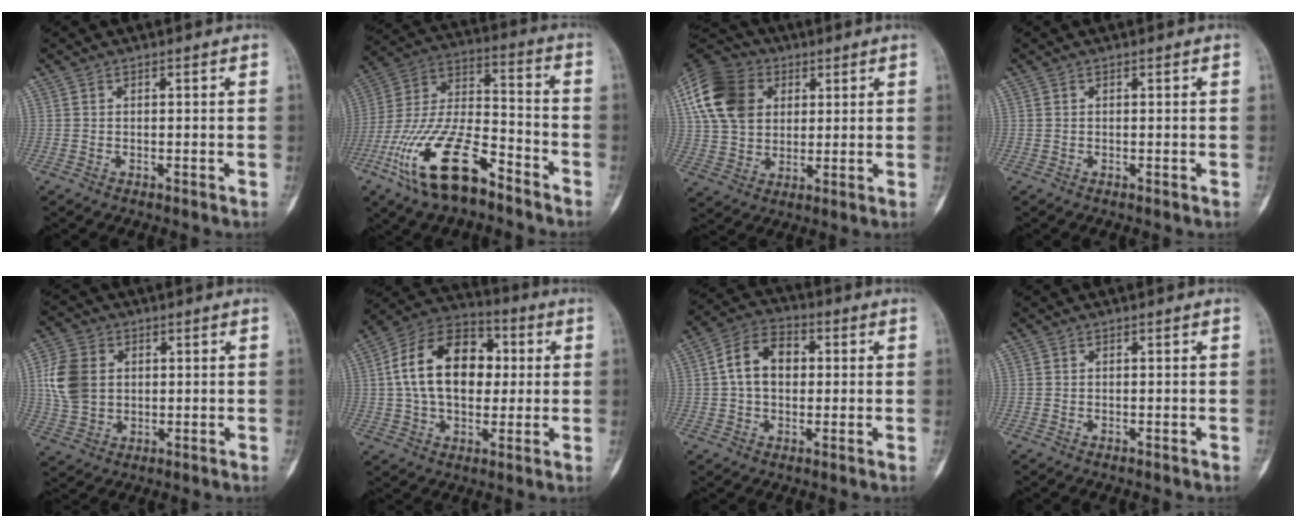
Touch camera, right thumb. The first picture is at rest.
{"total": 20.3, "force": [-11.9, 8.1, 14.3], "torque": [-0.289, 0.063, -0.224]}
{"total": 17.4, "force": [5.3, 13.3, 10.0], "torque": [-0.187, 0.011, 0.092]}
{"total": 0.0}
{"total": 10.0, "force": [1.5, 7.6, 6.2], "torque": [-0.120, 0.001, 0.031]}
{"total": 18.1, "force": [2.3, 11.9, 13.5], "torque": [-0.199, 0.022, 0.031]}
{"total": 9.4, "force": [1.1, 6.6, 6.7], "torque": [-0.096, 0.020, 0.012]}
{"total": 0.0}